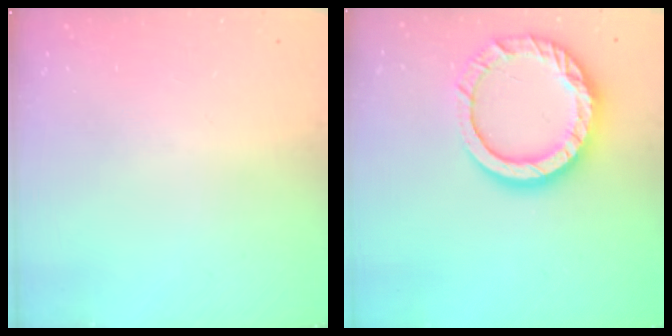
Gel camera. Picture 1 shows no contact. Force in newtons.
{"total": 15.3, "press": 15.2, "slide": 1.3}